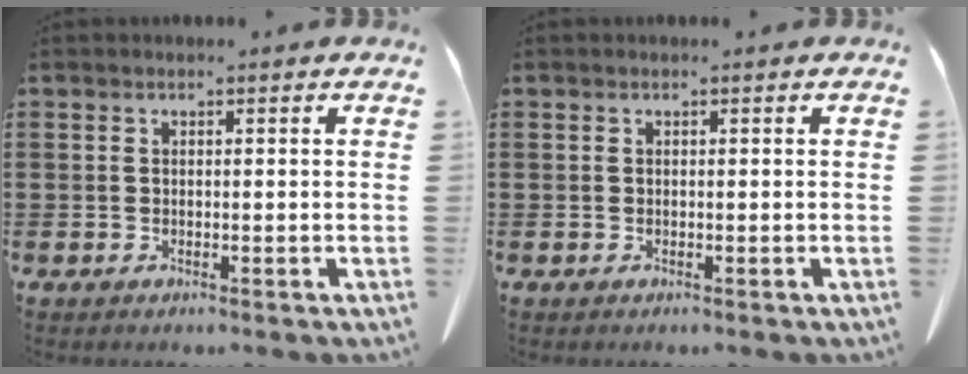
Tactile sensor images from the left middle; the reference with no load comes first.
{"total": 0.0}